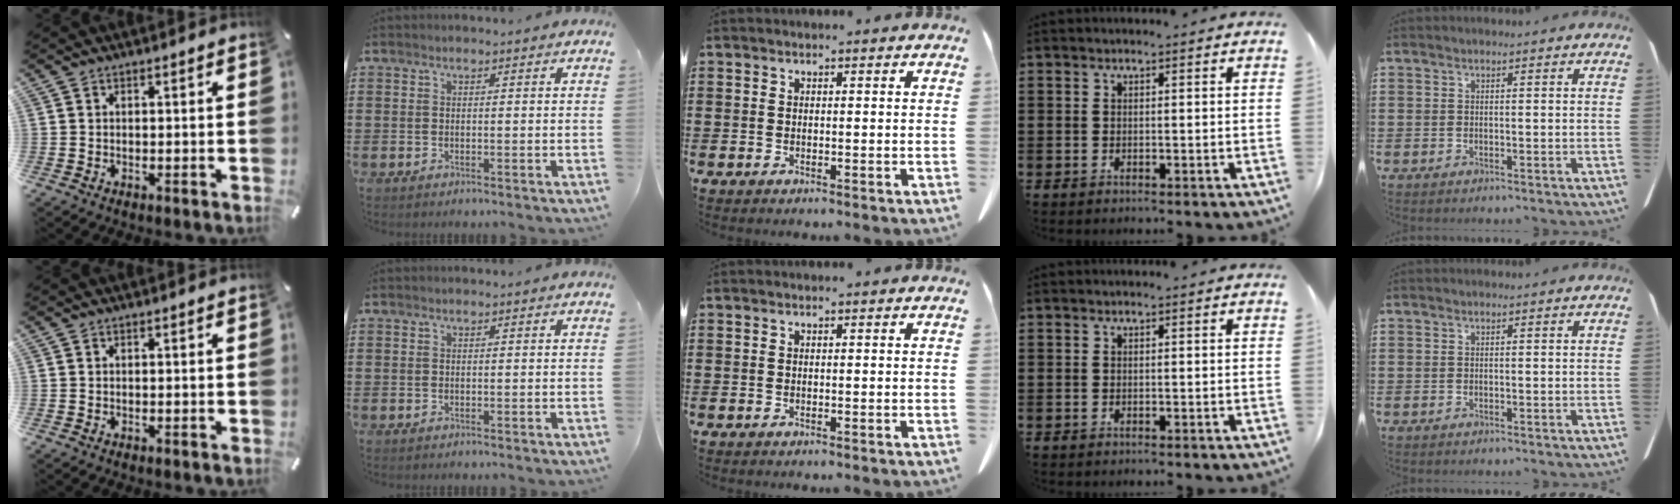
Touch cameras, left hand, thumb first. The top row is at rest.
{}